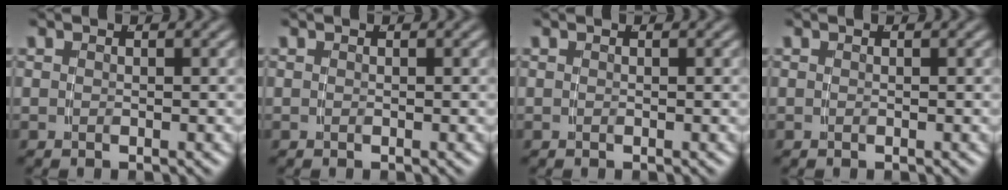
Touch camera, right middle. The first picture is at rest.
{"total": 0.0}
{"total": 0.0}
{"total": 0.0}